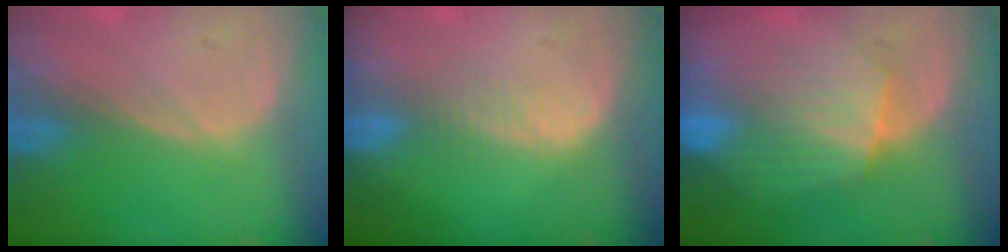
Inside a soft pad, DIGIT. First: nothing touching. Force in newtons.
{"total": 2.4, "press": 2.4, "slide": 0.2}
{"total": 7.7, "press": 7.6, "slide": 0.7}